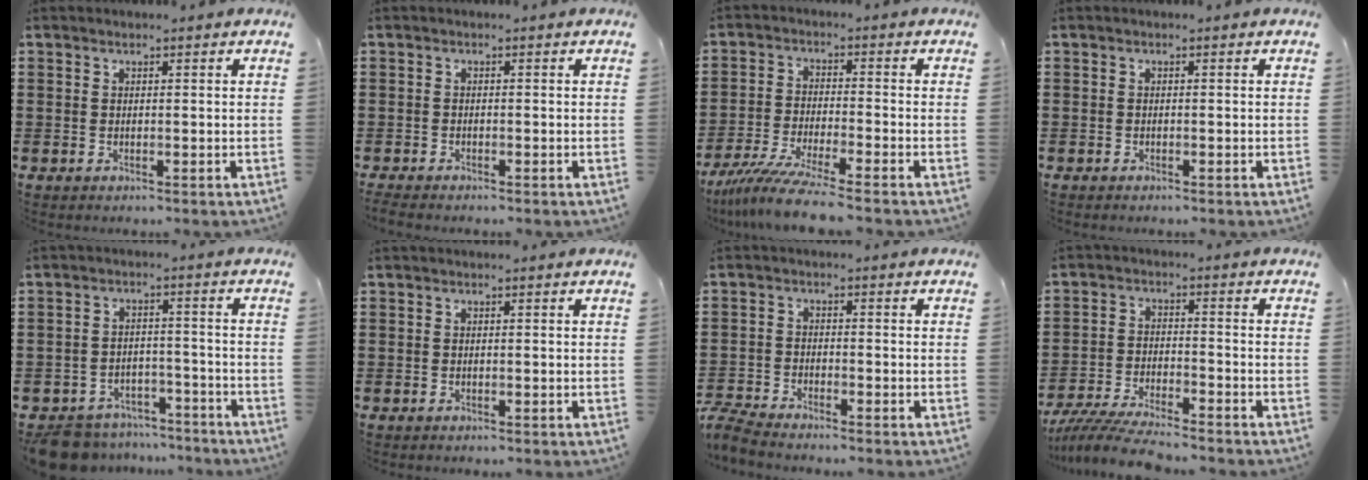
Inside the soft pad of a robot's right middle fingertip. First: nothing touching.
{"total": 0.8, "force": [-0.7, 0.1, 0.2], "torque": [-0.005, -0.004, -0.014]}
{"total": 6.9, "force": [-5.8, -0.2, 3.7], "torque": [-0.084, -0.019, -0.113]}
{"total": 0.0}
{"total": 6.4, "force": [-6.2, 1.6, 0.7], "torque": [-0.018, 0.017, -0.124]}
{"total": 0.0}
{"total": 3.3, "force": [-3.2, 0.1, 0.8], "torque": [-0.036, -0.006, -0.071]}
{"total": 6.1, "force": [-5.7, 0.3, 2.0], "torque": [-0.050, -0.009, -0.114]}